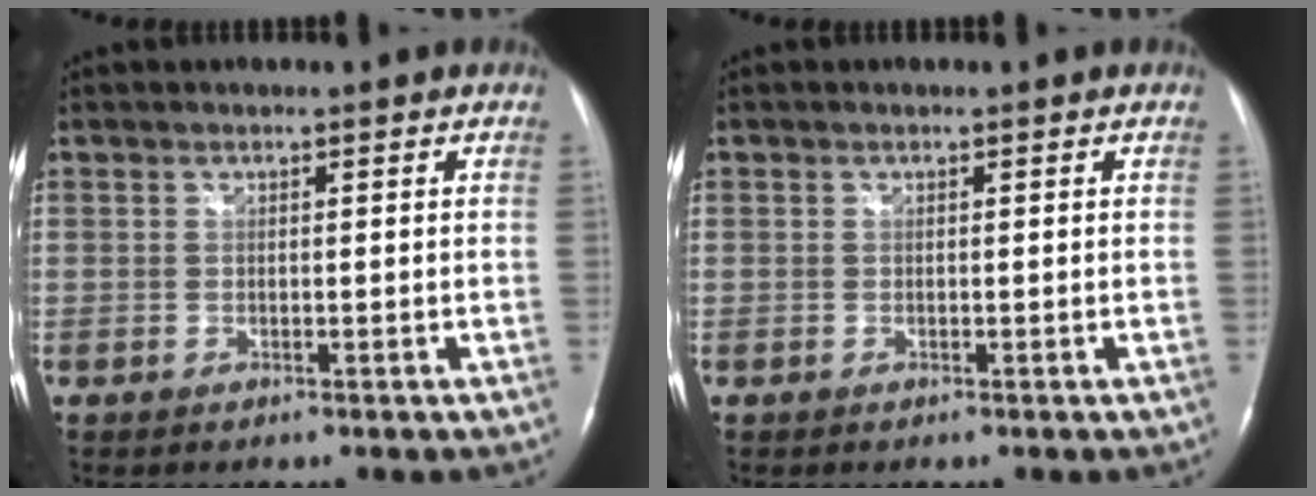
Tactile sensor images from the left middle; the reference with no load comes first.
{"total": 0.0}